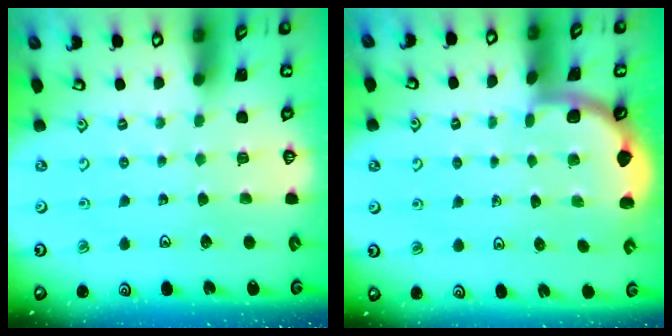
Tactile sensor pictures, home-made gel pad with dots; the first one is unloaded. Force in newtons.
{"total": 1.8, "press": 1.8, "slide": 0.0}